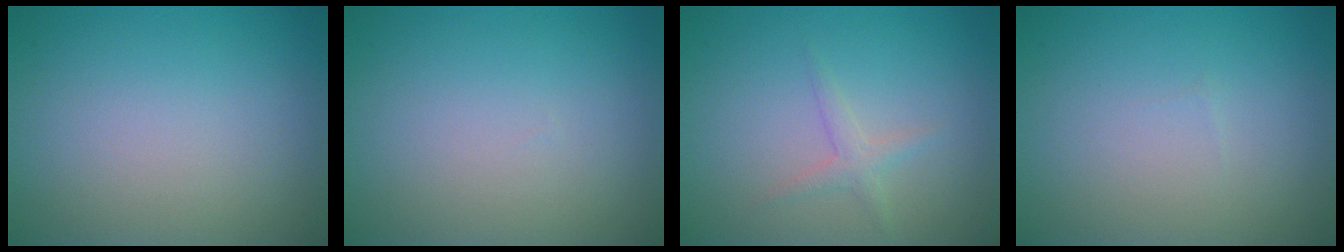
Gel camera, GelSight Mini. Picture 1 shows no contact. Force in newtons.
{"total": 0.0}
{"total": 1.3, "press": 1.3, "slide": 0.0}
{"total": 0.0}